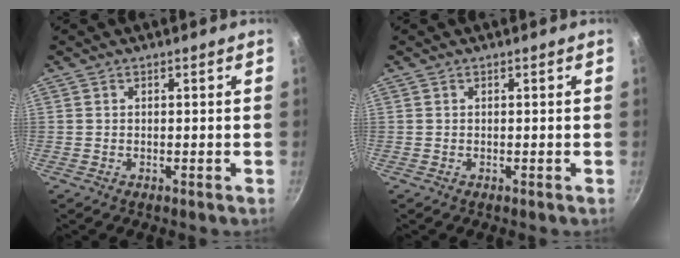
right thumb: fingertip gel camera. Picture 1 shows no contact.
{"total": 0.0}